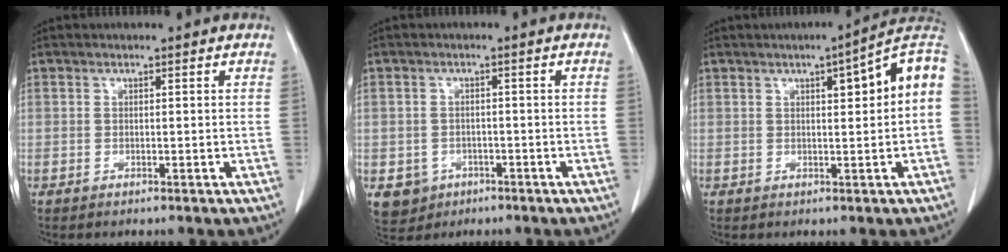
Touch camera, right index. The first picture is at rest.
{"total": 4.3, "force": [-1.8, 3.9, 0.7], "torque": [-0.007, 0.007, -0.018]}
{"total": 8.9, "force": [1.6, 0.7, 8.7], "torque": [-0.117, 0.024, 0.016]}